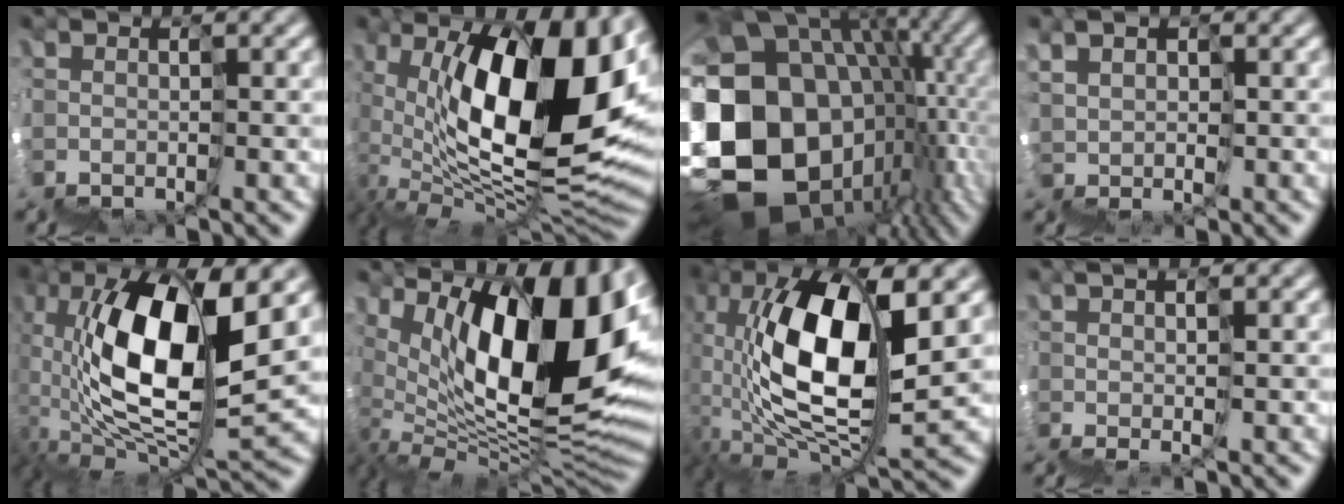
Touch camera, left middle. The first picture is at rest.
{"total": 12.3, "force": [4.4, 4.3, 10.6], "torque": [-0.156, 0.024, 0.069]}
{"total": 14.8, "force": [-1.0, 12.0, 8.5], "torque": [-0.180, -0.001, 0.014]}
{"total": 2.2, "force": [1.9, -0.7, -0.9], "torque": [0.024, 0.019, 0.035]}
{"total": 9.1, "force": [2.2, 2.3, 8.5], "torque": [-0.160, 0.019, 0.037]}
{"total": 12.7, "force": [6.9, 3.2, 10.2], "torque": [-0.140, 0.022, 0.119]}
{"total": 8.4, "force": [1.5, 2.2, 7.9], "torque": [-0.153, 0.027, 0.022]}
{"total": 1.8, "force": [0.8, -0.7, 1.4], "torque": [-0.014, -0.005, 0.030]}